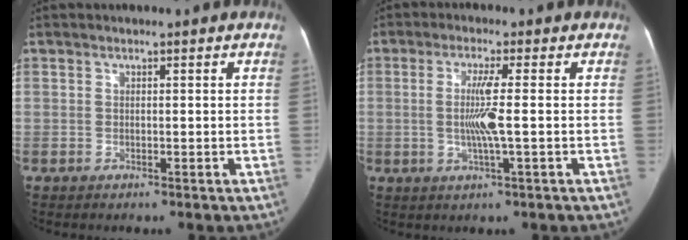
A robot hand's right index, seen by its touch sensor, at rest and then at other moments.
{"total": 5.5, "force": [-0.3, -0.4, 5.5], "torque": [-0.108, -0.004, -0.008]}